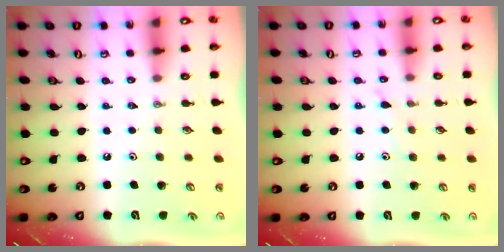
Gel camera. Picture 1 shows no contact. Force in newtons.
{"total": 5.7, "press": 5.6, "slide": 0.6}